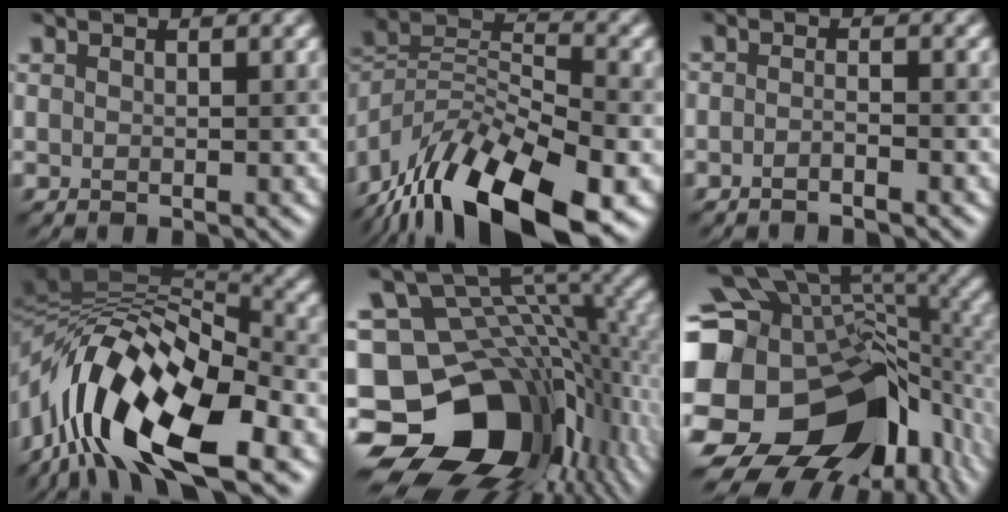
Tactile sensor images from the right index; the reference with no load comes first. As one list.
[{"total": 14.8, "force": [-9.3, 5.0, 10.4], "torque": [-0.194, 0.017, -0.162]}, {"total": 1.4, "force": [-1.0, 0.4, 1.0], "torque": [-0.008, 0.004, -0.022]}, {"total": 14.8, "force": [-4.9, 6.4, 12.4], "torque": [-0.209, 0.026, -0.093]}, {"total": 17.5, "force": [-5.9, 12.3, 11.0], "torque": [-0.195, 0.006, -0.080]}, {"total": 19.1, "force": [-5.1, 13.6, 12.4], "torque": [-0.216, 0.000, -0.056]}]